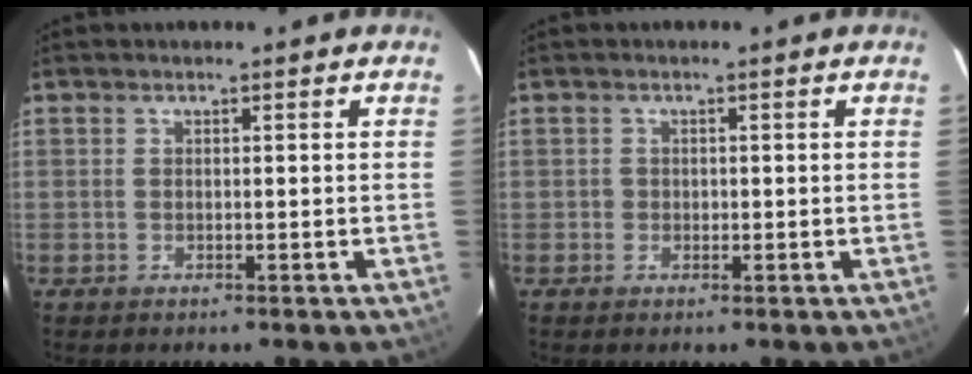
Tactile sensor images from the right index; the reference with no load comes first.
{"total": 1.2, "force": [-0.3, 1.2, 0.0], "torque": [0.001, 0.001, -0.004]}